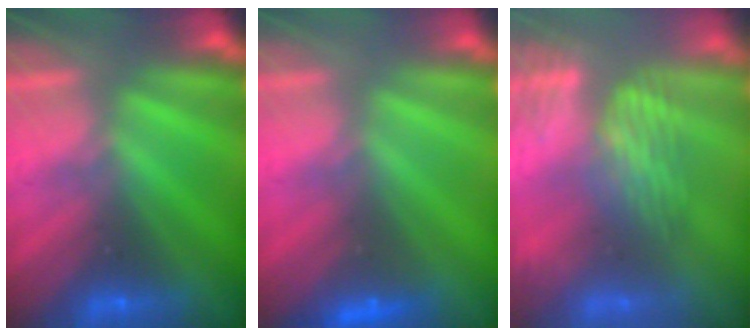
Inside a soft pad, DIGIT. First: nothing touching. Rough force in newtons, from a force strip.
{"total": 2.3}
{"total": 3.6}